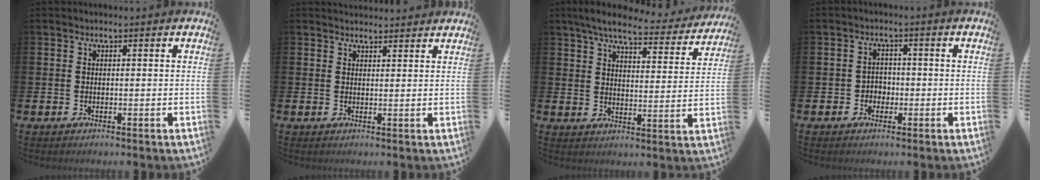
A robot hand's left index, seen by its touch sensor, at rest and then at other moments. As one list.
[{"total": 2.1, "force": [2.1, 0.4, -0.1], "torque": [0.005, -0.010, 0.037]}, {"total": 6.9, "force": [6.2, 1.1, 2.8], "torque": [-0.068, -0.032, 0.103]}, {"total": 2.2, "force": [-1.0, 1.9, 0.6], "torque": [-0.014, 0.006, -0.024]}]